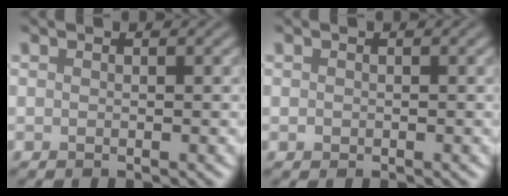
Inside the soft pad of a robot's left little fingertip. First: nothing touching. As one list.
[{"total": 0.5, "force": [-0.1, 0.5, 0.1], "torque": [0.001, -0.005, -0.004]}]